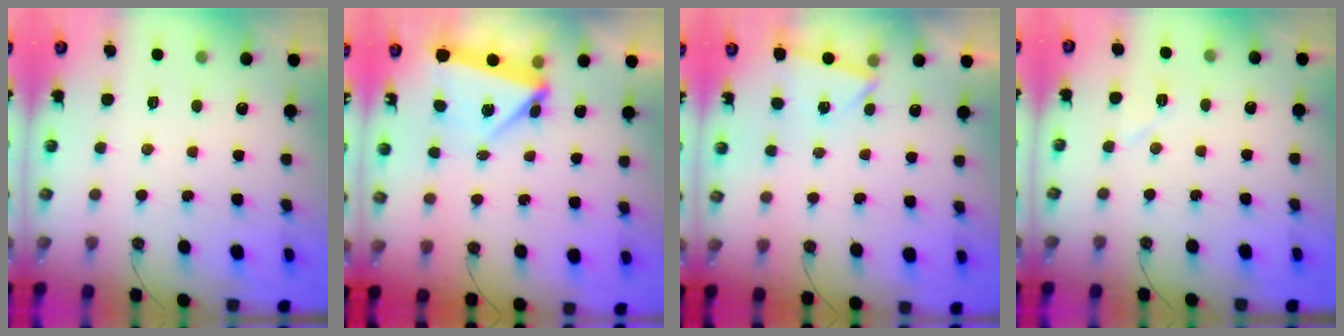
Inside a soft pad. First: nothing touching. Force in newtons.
{"total": 5.5, "press": 5.4, "slide": 0.9}
{"total": 2.5, "press": 0.6, "slide": 2.4}
{"total": 5.9, "press": 5.4, "slide": 2.4}